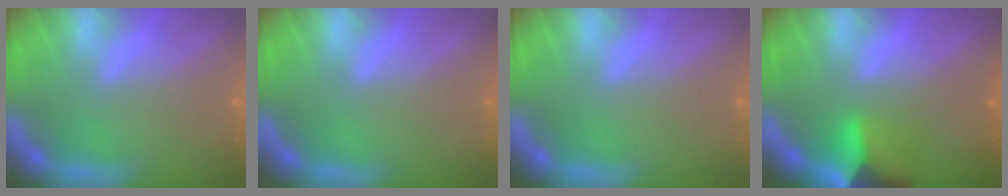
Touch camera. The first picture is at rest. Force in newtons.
{"total": 0.0}
{"total": 0.0}
{"total": 5.9}